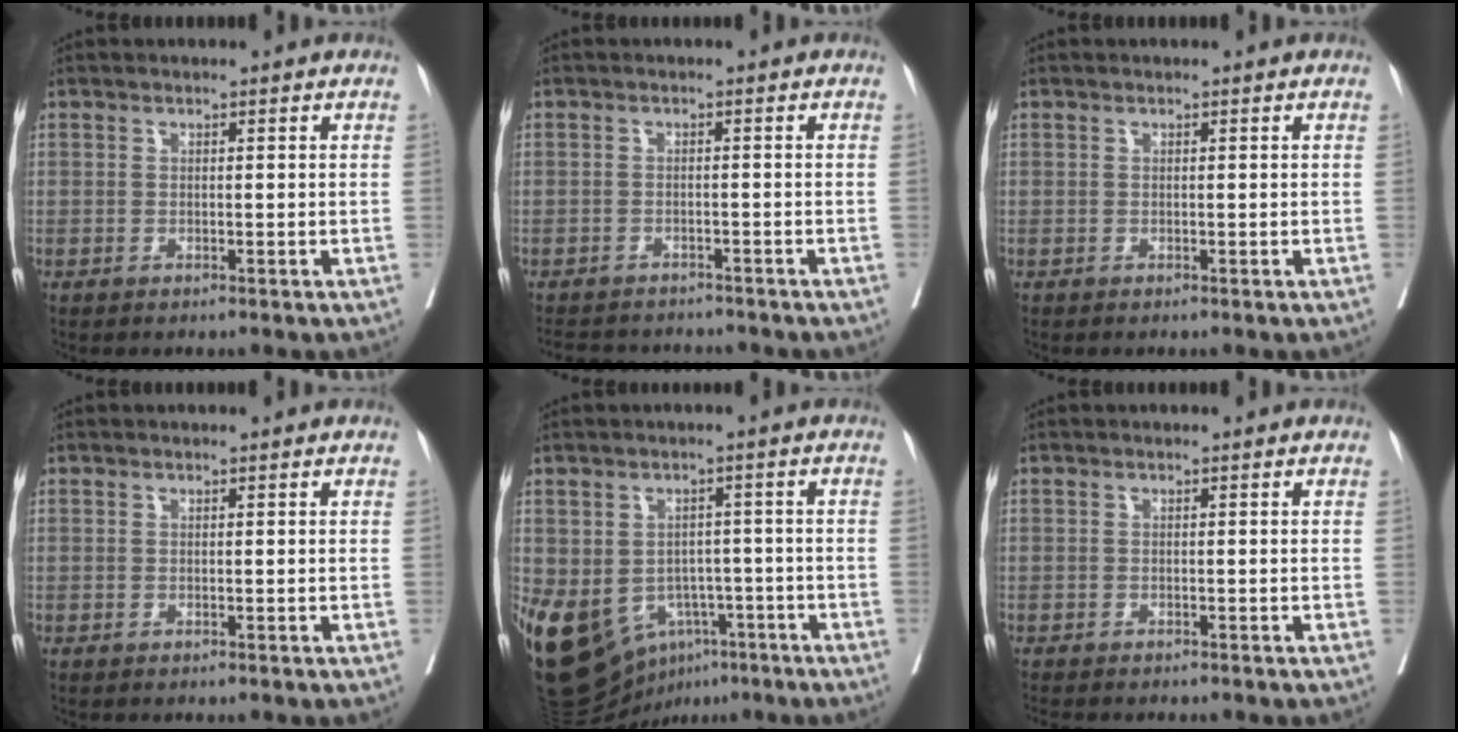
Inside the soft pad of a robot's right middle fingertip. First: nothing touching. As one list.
[{"total": 8.8, "force": [-8.2, 2.5, 2.1], "torque": [-0.035, 0.002, -0.107]}, {"total": 0.0}, {"total": 0.0}, {"total": 13.6, "force": [-5.9, 10.2, 6.8], "torque": [-0.134, 0.017, -0.076]}, {"total": 4.4, "force": [-3.8, 1.0, 1.9], "torque": [-0.024, -0.008, -0.051]}]